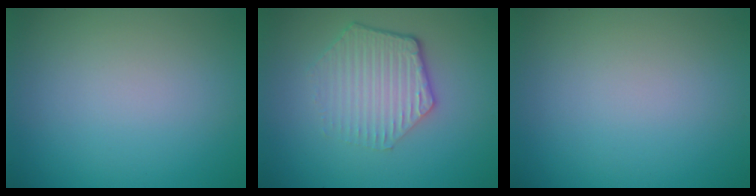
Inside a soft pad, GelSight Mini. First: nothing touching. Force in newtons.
{"total": 4.3, "press": 3.3, "slide": 2.8}
{"total": 0.0}